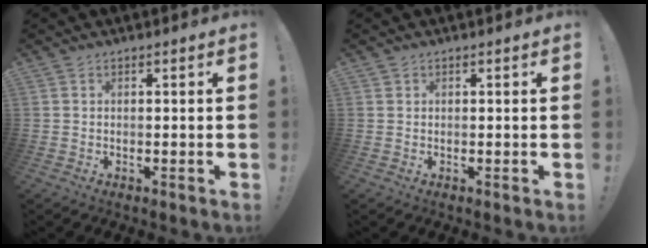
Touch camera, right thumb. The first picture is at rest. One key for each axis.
{"total": 0.6, "fx": 0.4, "fy": 0.4, "fz": 0.0, "tx": 0.004, "ty": -0.002, "tz": 0.007}